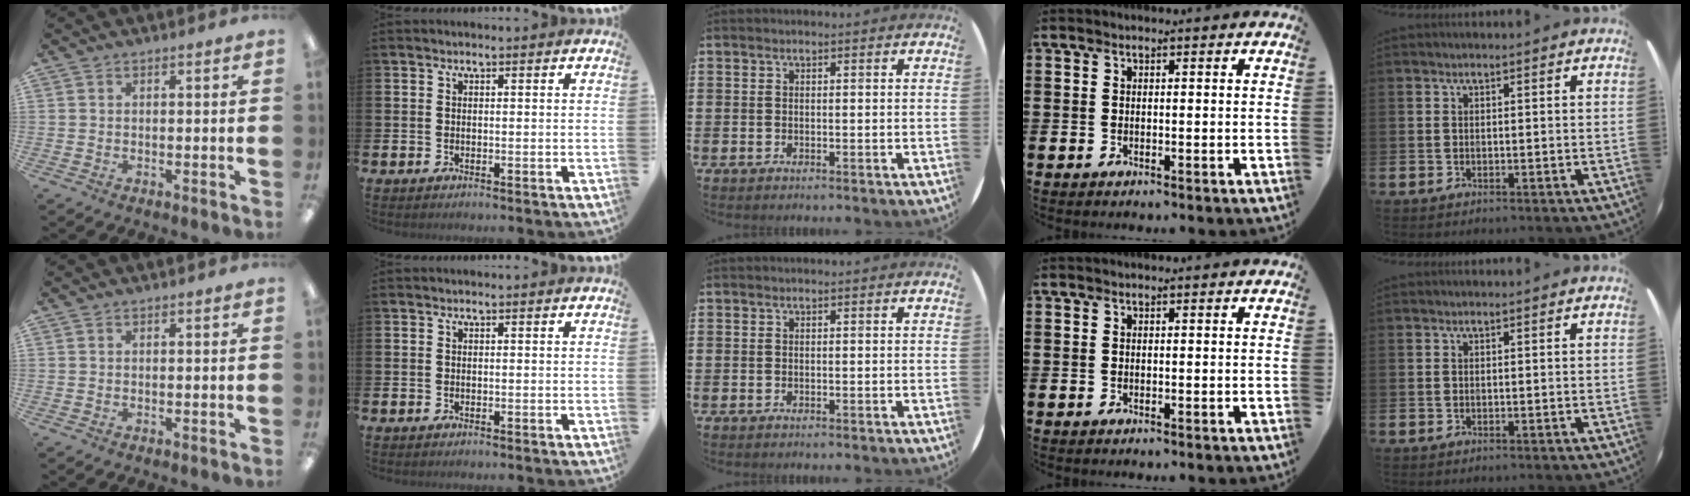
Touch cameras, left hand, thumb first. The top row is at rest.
{}